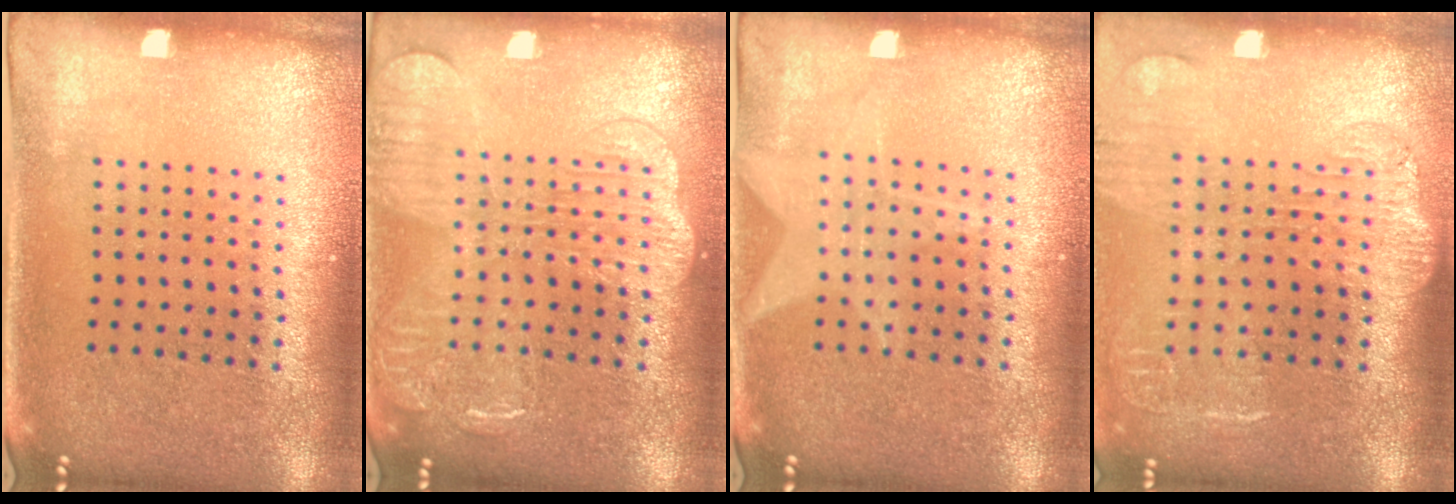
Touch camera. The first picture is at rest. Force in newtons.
{"total": 3.9, "press": 3.9, "slide": 0.5}
{"total": 1.8, "press": 1.8, "slide": 0.3}
{"total": 1.7, "press": 1.5, "slide": 0.8}